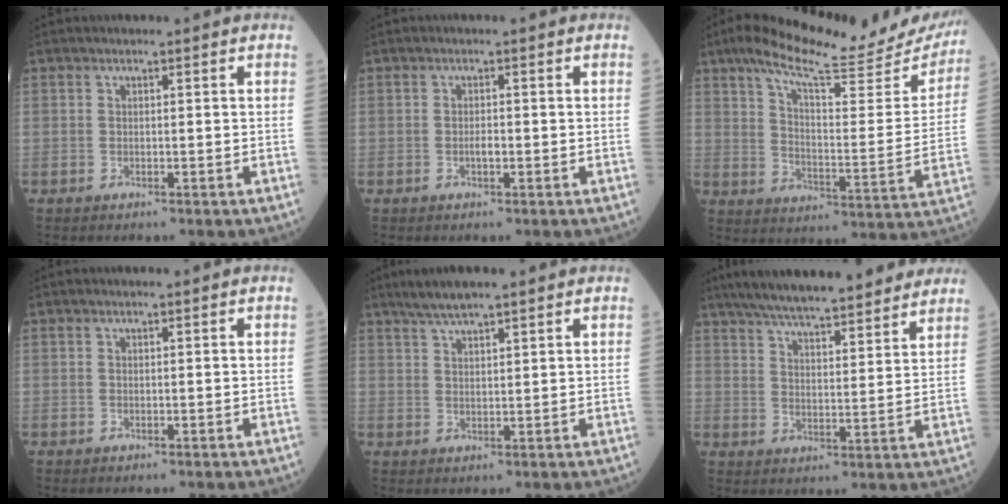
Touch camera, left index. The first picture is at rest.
{"total": 1.1, "force": [-0.3, 0.4, 0.9], "torque": [-0.020, 0.001, -0.005]}
{"total": 22.9, "force": [20.2, 2.8, 10.5], "torque": [-0.167, -0.034, 0.269]}
{"total": 0.0}
{"total": 5.2, "force": [4.2, 0.4, 3.0], "torque": [-0.062, 0.021, 0.078]}
{"total": 20.0, "force": [17.2, 3.0, 9.6], "torque": [-0.151, 0.027, 0.246]}